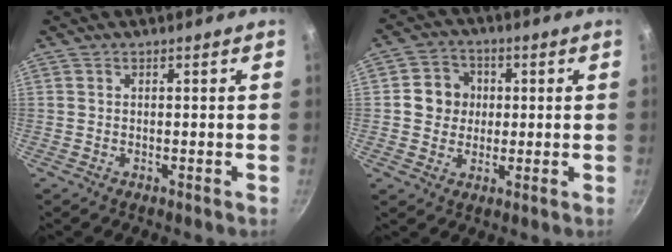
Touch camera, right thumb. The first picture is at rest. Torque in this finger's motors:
{"motor_torque": [0.90, 1.34, 0.19, -0.44, 0.04]}